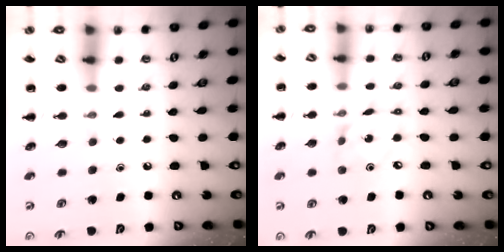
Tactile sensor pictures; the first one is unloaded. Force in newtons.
{"total": 3.6, "press": 3.6, "slide": 0.5}